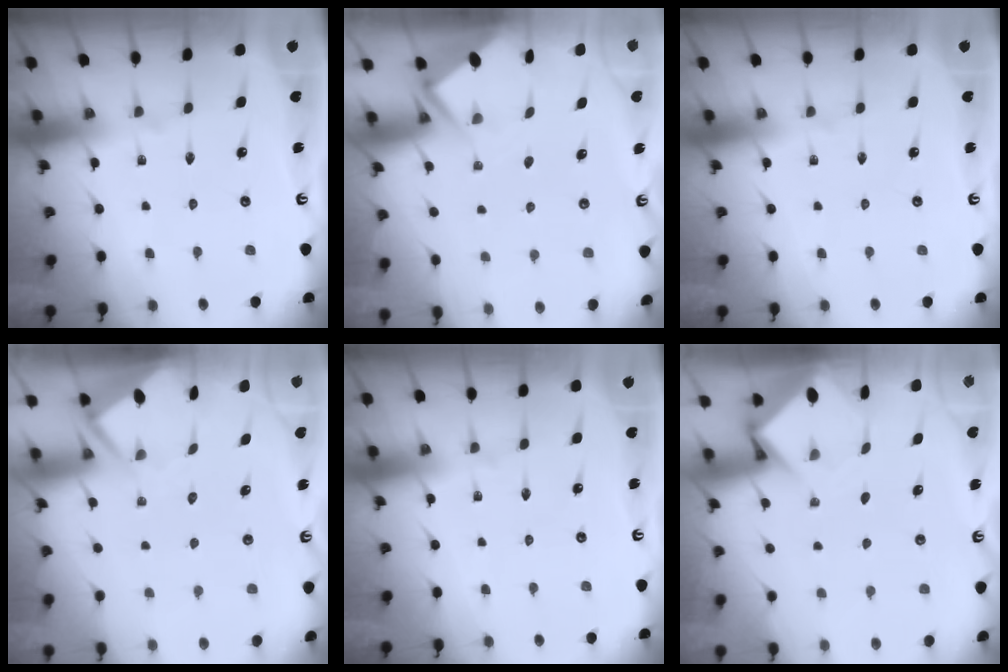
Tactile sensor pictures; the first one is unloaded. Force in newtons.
{"total": 2.9, "press": 2.9, "slide": 0.4}
{"total": 0.0}
{"total": 3.4, "press": 3.4, "slide": 0.3}
{"total": 0.0}
{"total": 4.0, "press": 3.9, "slide": 0.3}